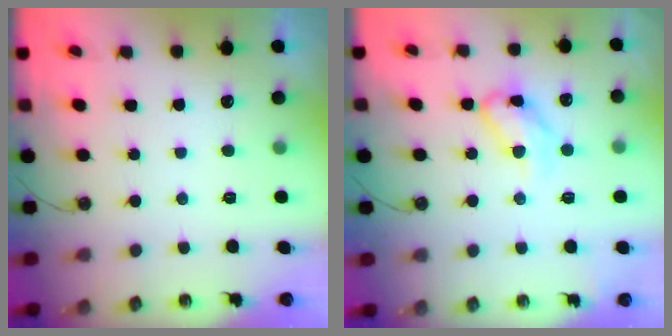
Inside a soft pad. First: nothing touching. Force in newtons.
{"total": 11.1, "press": 11.0, "slide": 1.4}